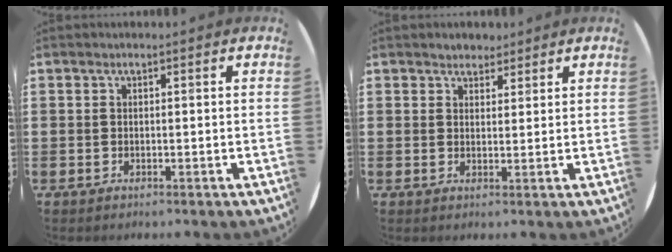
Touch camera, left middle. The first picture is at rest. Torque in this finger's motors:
{"motor_torque": [0.27, -0.25, 0.00, 0.03]}